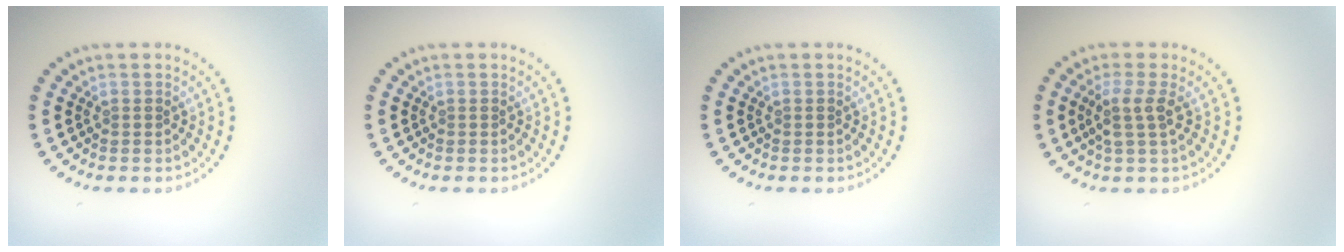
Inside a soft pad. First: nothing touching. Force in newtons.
{"total": 0.0}
{"total": 0.0}
{"total": 2.4, "press": 1.9, "slide": 1.5}